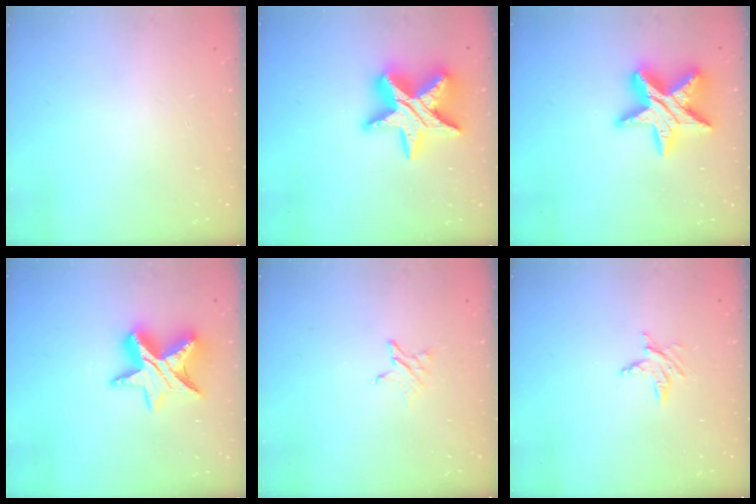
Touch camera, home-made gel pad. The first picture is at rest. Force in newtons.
{"total": 19.6, "press": 19.6, "slide": 1.1}
{"total": 18.0, "press": 17.9, "slide": 1.4}
{"total": 13.9, "press": 13.8, "slide": 0.9}
{"total": 2.3, "press": 2.3, "slide": 0.2}
{"total": 3.5, "press": 3.5, "slide": 0.4}